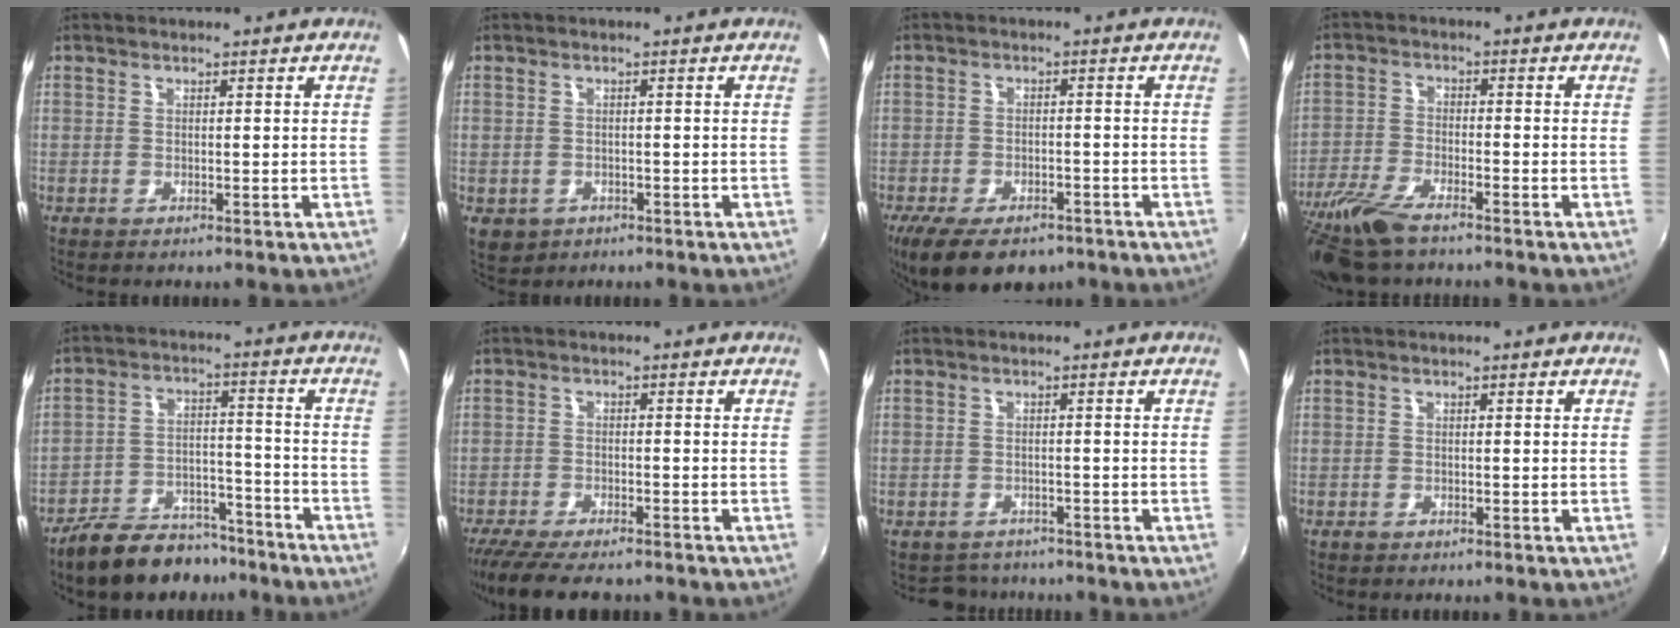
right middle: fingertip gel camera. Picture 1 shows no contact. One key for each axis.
{"total": 4.5, "fx": -1.7, "fy": 3.7, "fz": 2.1, "tx": -0.045, "ty": -0.009, "tz": -0.017}
{"total": 12.3, "fx": -8.5, "fy": 5.7, "fz": 6.8, "tx": -0.148, "ty": -0.027, "tz": -0.134}
{"total": 11.3, "fx": -8.9, "fy": 2.9, "fz": 6.4, "tx": -0.157, "ty": -0.031, "tz": -0.178}
{"total": 13.8, "fx": -11.5, "fy": 6.0, "fz": 4.9, "tx": -0.104, "ty": 0.018, "tz": -0.167}
{"total": 11.6, "fx": -9.8, "fy": 2.6, "fz": 5.7, "tx": -0.127, "ty": -0.032, "tz": -0.162}
{"total": 4.5, "fx": -4.0, "fy": 1.9, "fz": 0.3, "tx": -0.020, "ty": -0.001, "tz": -0.063}
{"total": 0.7, "fx": -0.6, "fy": 0.5, "fz": 0.0, "tx": -0.004, "ty": -0.002, "tz": -0.011}